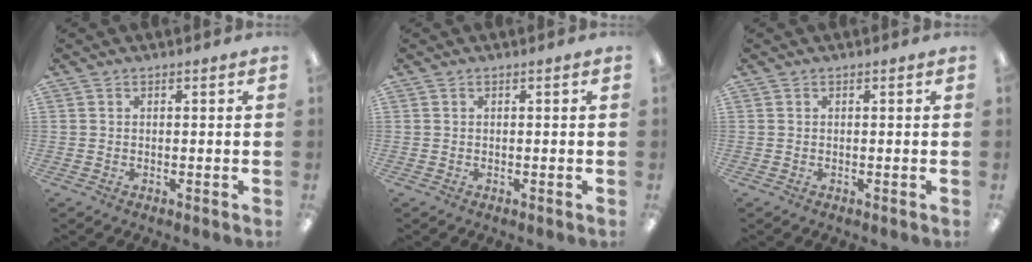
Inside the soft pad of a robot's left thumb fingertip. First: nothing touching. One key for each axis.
{"total": 0.0}
{"total": 0.0}